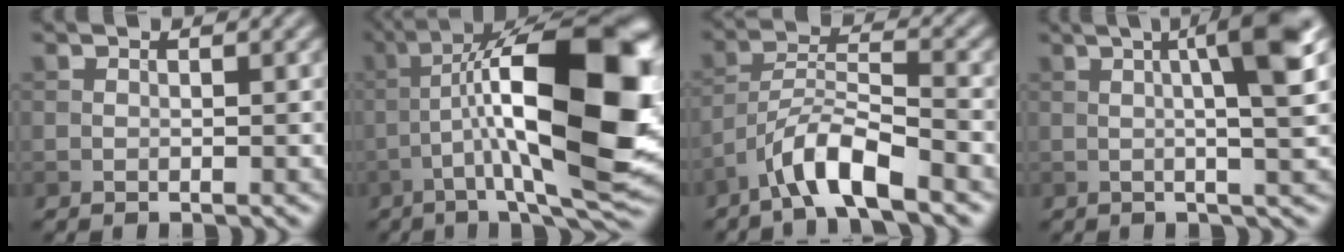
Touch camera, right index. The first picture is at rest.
{"total": 16.2, "force": [-0.9, 4.6, 15.5], "torque": [-0.244, 0.032, -0.018]}
{"total": 5.6, "force": [-4.0, 1.0, 3.8], "torque": [-0.066, 0.008, -0.078]}
{"total": 7.1, "force": [1.3, 1.2, 6.8], "torque": [-0.088, 0.013, 0.020]}